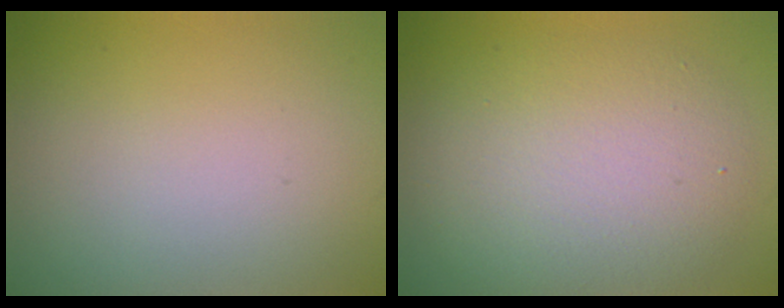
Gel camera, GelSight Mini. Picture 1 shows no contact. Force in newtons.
{"total": 6.6, "press": 6.6, "slide": 0.5}